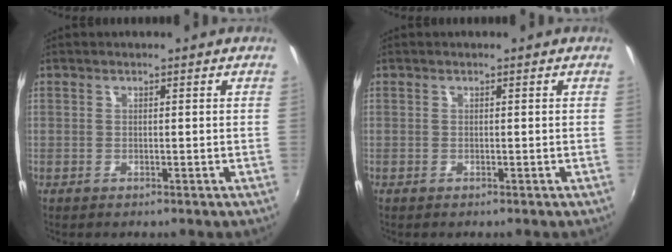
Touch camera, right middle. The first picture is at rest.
{"total": 0.0}